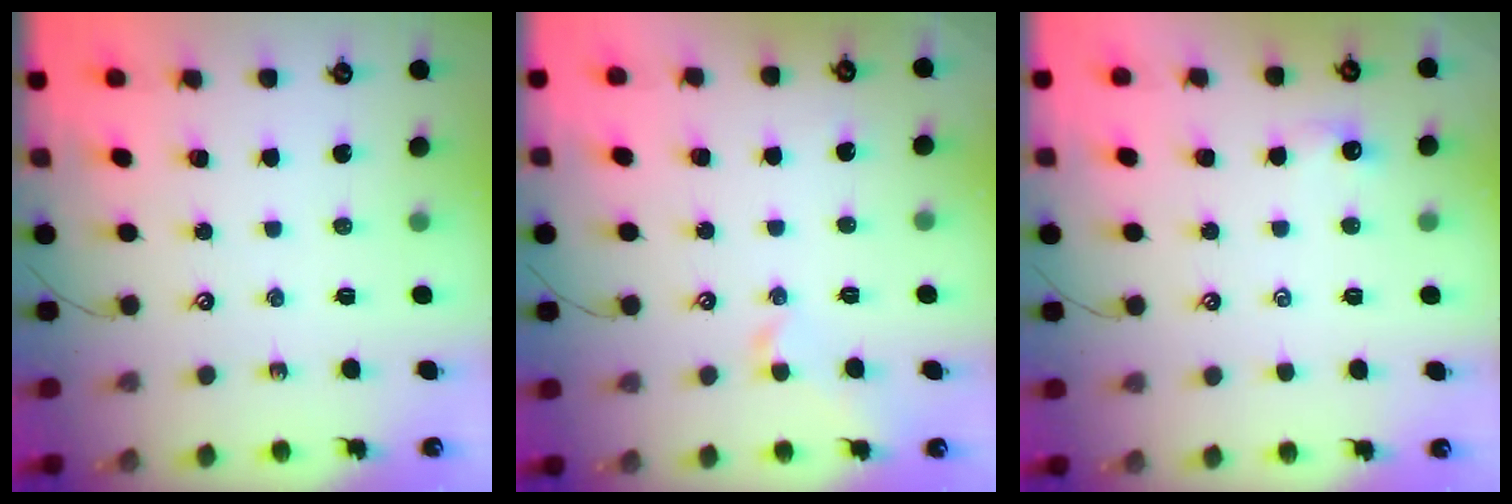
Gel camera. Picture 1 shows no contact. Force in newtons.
{"total": 1.1, "press": 0.8, "slide": 0.7}
{"total": 0.7, "press": 0.5, "slide": 0.5}